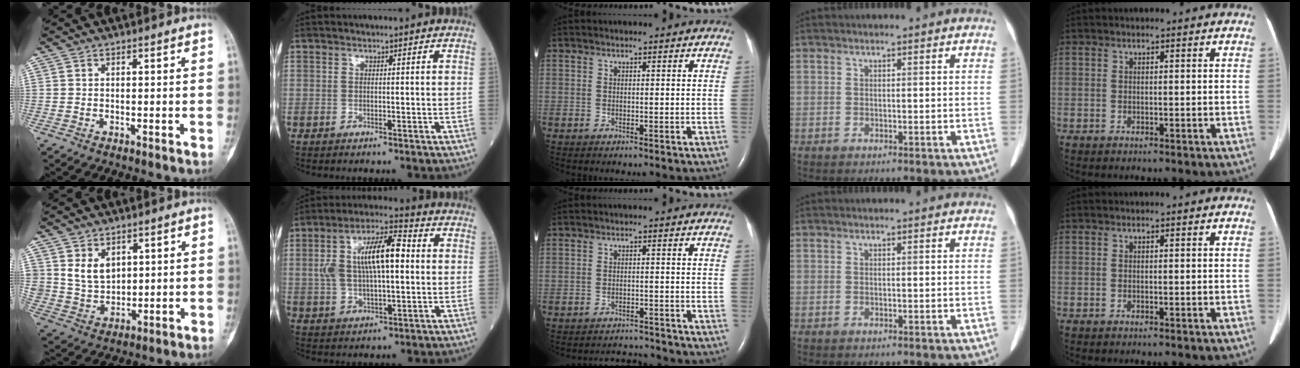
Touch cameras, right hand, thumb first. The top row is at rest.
{"thumb": {"total": 6.7, "force": [2.7, 5.0, 3.7], "torque": [-0.044, -0.023, 0.061]}, "index": {"total": 11.8, "force": [1.7, 4.0, 11.0], "torque": [-0.217, 0.030, 0.030]}, "middle": {"total": 4.0, "force": [-4.0, -0.1, -0.8], "torque": [0.005, -0.002, -0.060]}}